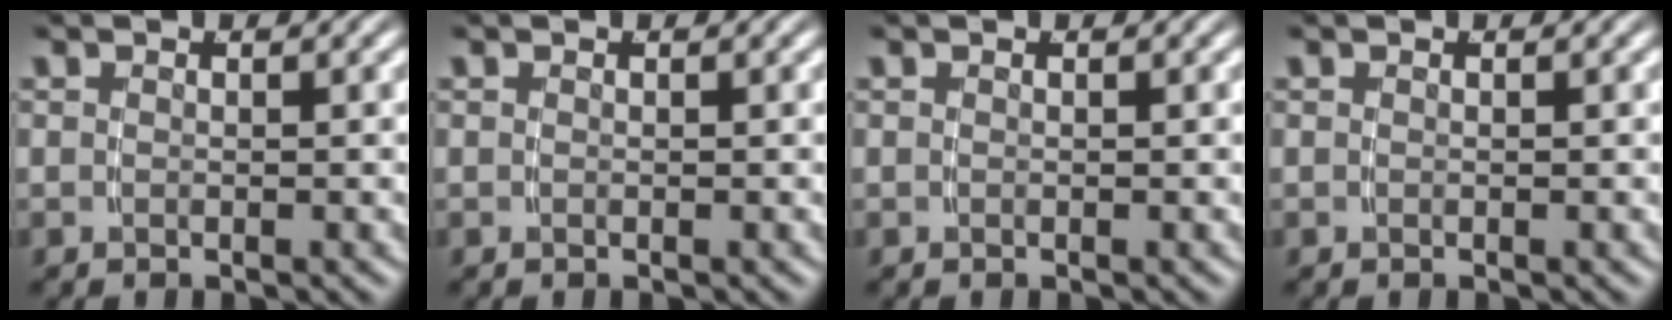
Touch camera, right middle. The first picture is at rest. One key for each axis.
{"total": 0.0}
{"total": 0.0}
{"total": 0.0}